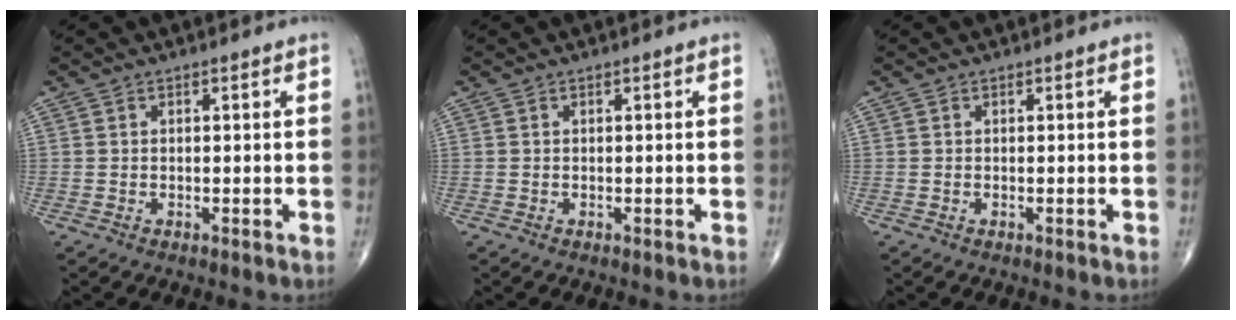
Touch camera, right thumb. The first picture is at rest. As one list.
[{"total": 0.0}, {"total": 0.0}]